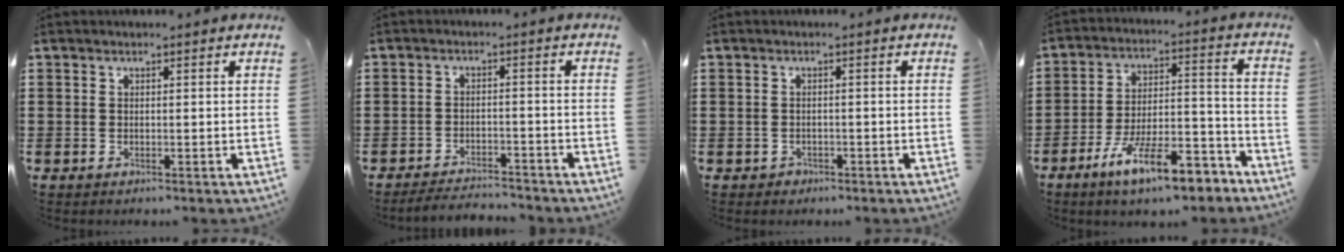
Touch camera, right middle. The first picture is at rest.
{"total": 3.2, "force": [-3.2, 0.2, 0.2], "torque": [-0.008, 0.001, -0.067]}
{"total": 0.7, "force": [-0.5, 0.5, 0.1], "torque": [-0.003, 0.002, -0.011]}
{"total": 12.5, "force": [-9.0, 2.7, 8.2], "torque": [-0.141, 0.031, -0.166]}